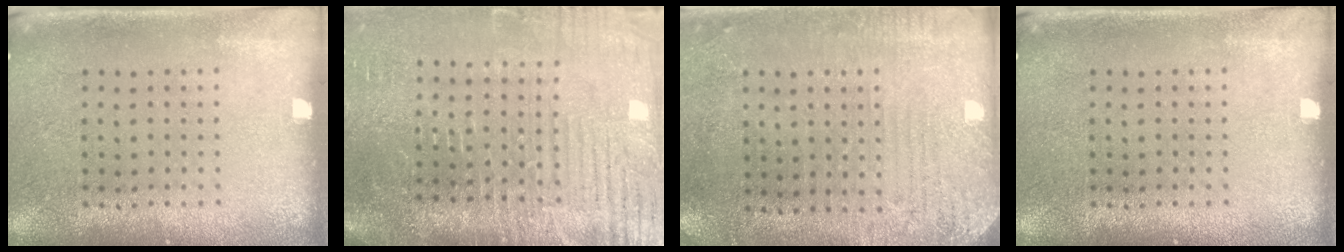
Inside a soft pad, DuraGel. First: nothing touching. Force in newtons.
{"total": 4.2, "press": 3.9, "slide": 1.6}
{"total": 2.8, "press": 2.4, "slide": 1.5}
{"total": 0.0}